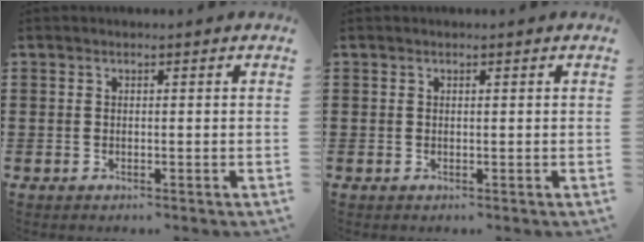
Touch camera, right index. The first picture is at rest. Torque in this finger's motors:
{"motor_torque": [-0.15, -0.13, 0.01, 0.00]}